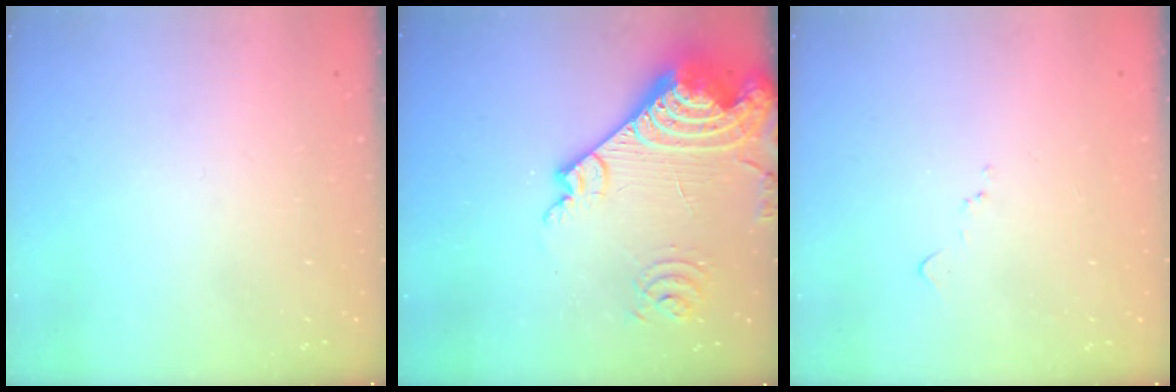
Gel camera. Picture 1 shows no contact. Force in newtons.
{"total": 23.1, "press": 23.0, "slide": 2.8}
{"total": 6.8, "press": 6.8, "slide": 0.7}